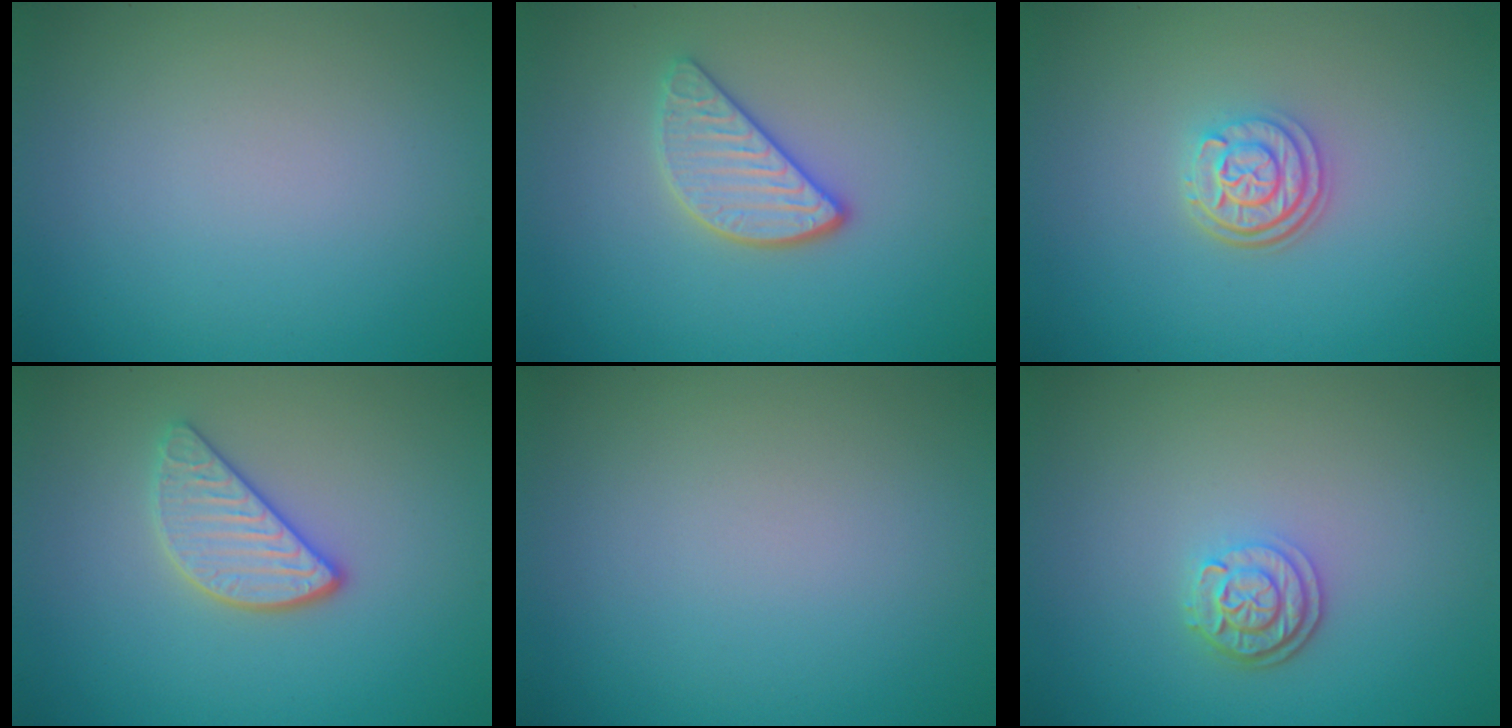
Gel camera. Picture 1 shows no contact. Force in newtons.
{"total": 3.1, "press": 2.8, "slide": 1.4}
{"total": 3.0, "press": 2.4, "slide": 1.7}
{"total": 3.1, "press": 2.8, "slide": 1.4}
{"total": 0.0}
{"total": 2.6, "press": 2.2, "slide": 1.4}